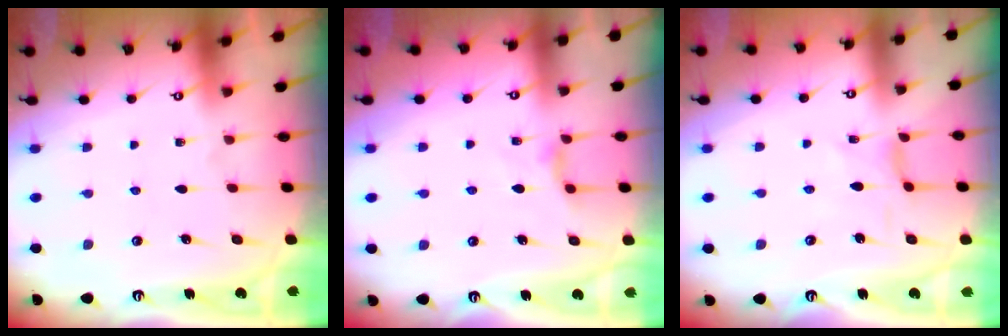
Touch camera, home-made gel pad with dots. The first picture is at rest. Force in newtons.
{"total": 4.4, "press": 4.3, "slide": 0.7}
{"total": 2.8, "press": 2.8, "slide": 0.1}